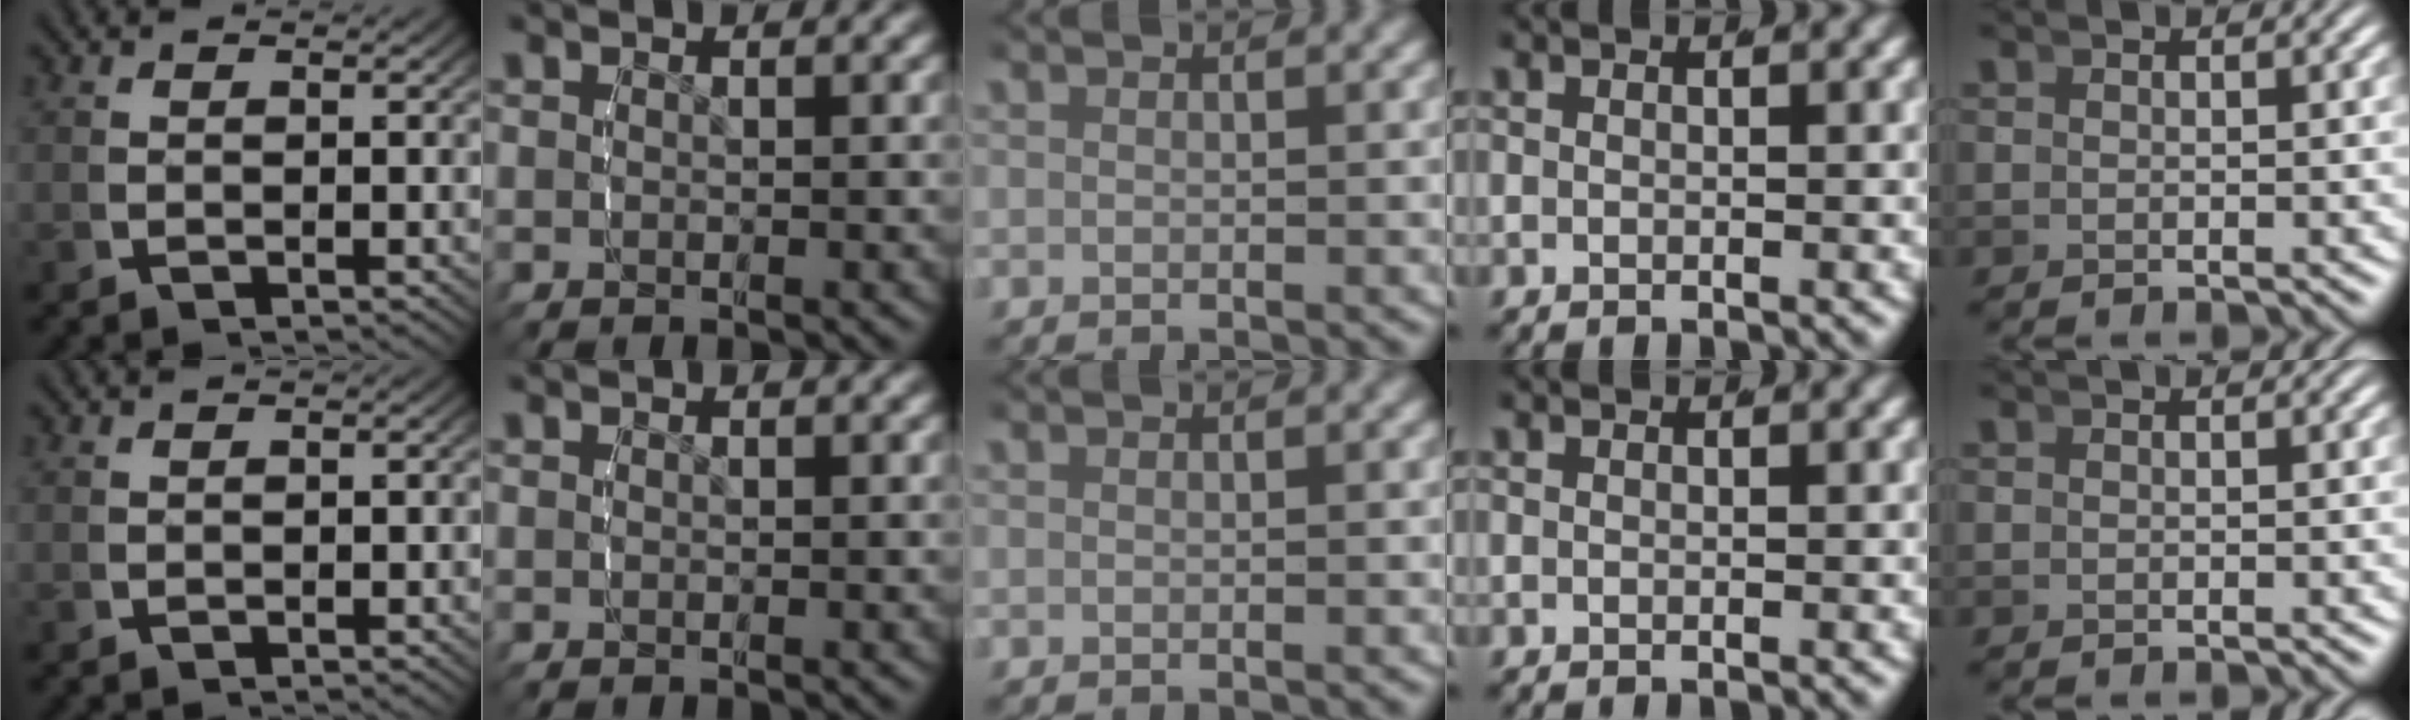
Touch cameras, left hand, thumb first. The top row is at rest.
{"thumb": {"total": 0.6, "force": [-0.4, 0.2, 0.4], "torque": [-0.002, 0.001, -0.008]}}